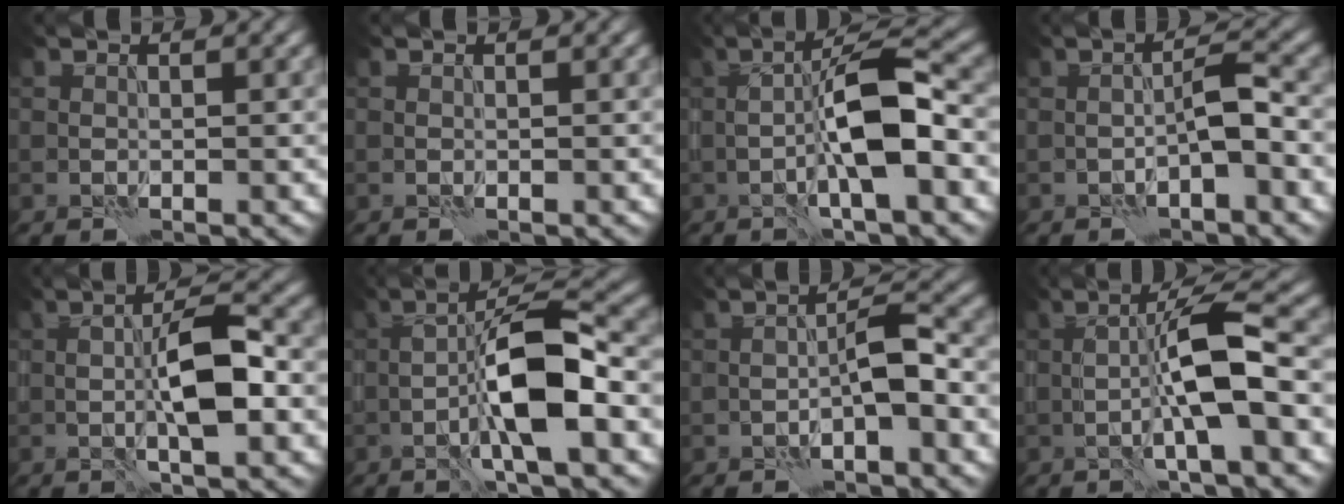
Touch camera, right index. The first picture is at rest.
{"total": 0.0}
{"total": 5.3, "force": [-0.5, 0.8, 5.3], "torque": [-0.108, 0.010, -0.019]}
{"total": 1.6, "force": [-0.4, -0.3, 1.5], "torque": [-0.046, 0.005, -0.019]}
{"total": 4.3, "force": [0.2, 0.7, 4.3], "torque": [-0.094, 0.001, -0.005]}
{"total": 6.6, "force": [-1.4, 1.1, 6.3], "torque": [-0.126, 0.013, -0.033]}
{"total": 1.9, "force": [-0.5, -0.1, 1.9], "torque": [-0.050, 0.006, -0.021]}
{"total": 5.3, "force": [-0.1, 0.4, 5.3], "torque": [-0.108, 0.008, -0.011]}